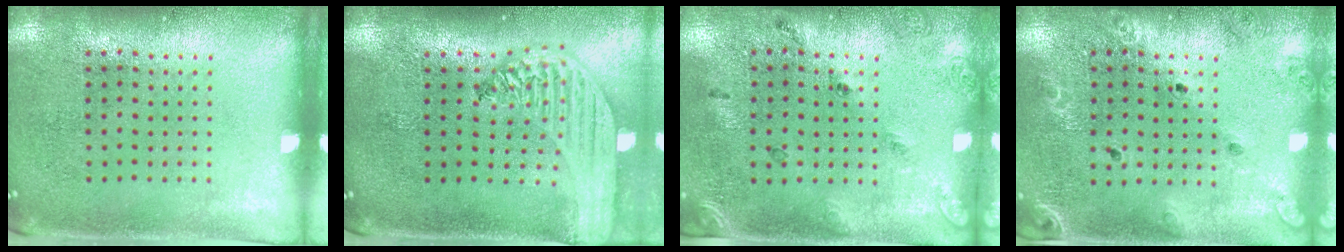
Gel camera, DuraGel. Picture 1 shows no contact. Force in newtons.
{"total": 2.9, "press": 2.3, "slide": 1.8}
{"total": 1.7, "press": 1.0, "slide": 1.4}
{"total": 1.5, "press": 1.4, "slide": 0.2}